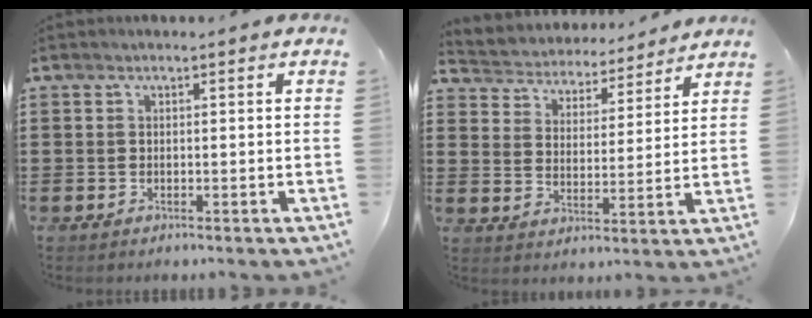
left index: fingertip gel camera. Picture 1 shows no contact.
{"total": 4.4, "force": [4.3, 0.4, -0.4], "torque": [-0.020, -0.035, 0.070]}